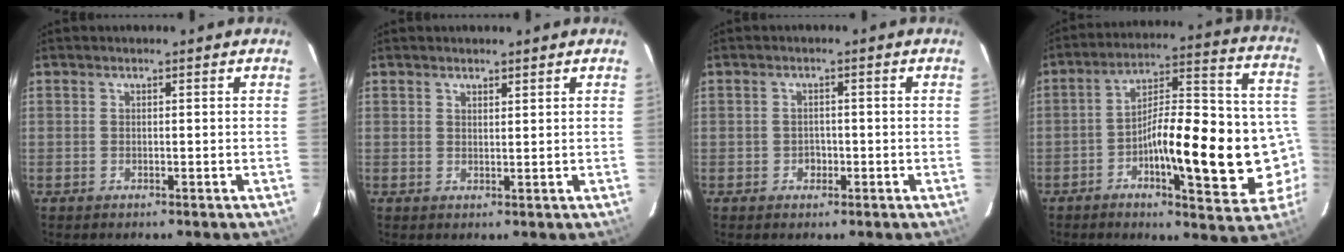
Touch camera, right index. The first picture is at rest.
{"total": 1.3, "force": [1.2, 0.3, 0.5], "torque": [-0.009, -0.001, 0.019]}
{"total": 1.8, "force": [-0.6, 1.5, 0.6], "torque": [-0.011, 0.004, -0.007]}
{"total": 21.8, "force": [-6.7, 6.6, 19.7], "torque": [-0.262, 0.024, -0.096]}